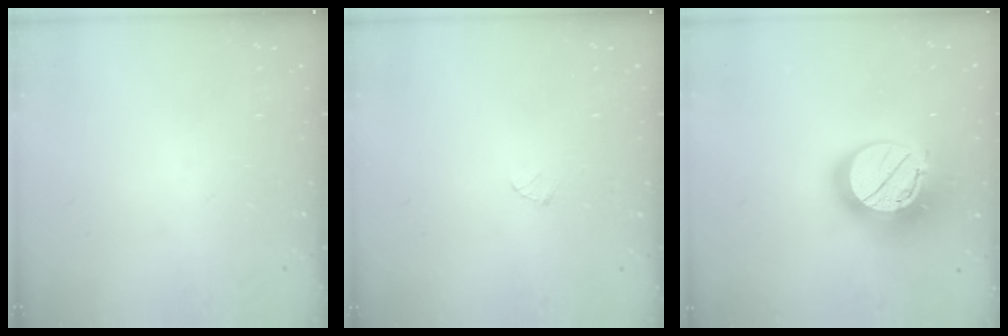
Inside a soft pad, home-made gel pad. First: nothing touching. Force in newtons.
{"total": 2.7, "press": 2.7, "slide": 0.3}
{"total": 24.1, "press": 24.1, "slide": 1.9}